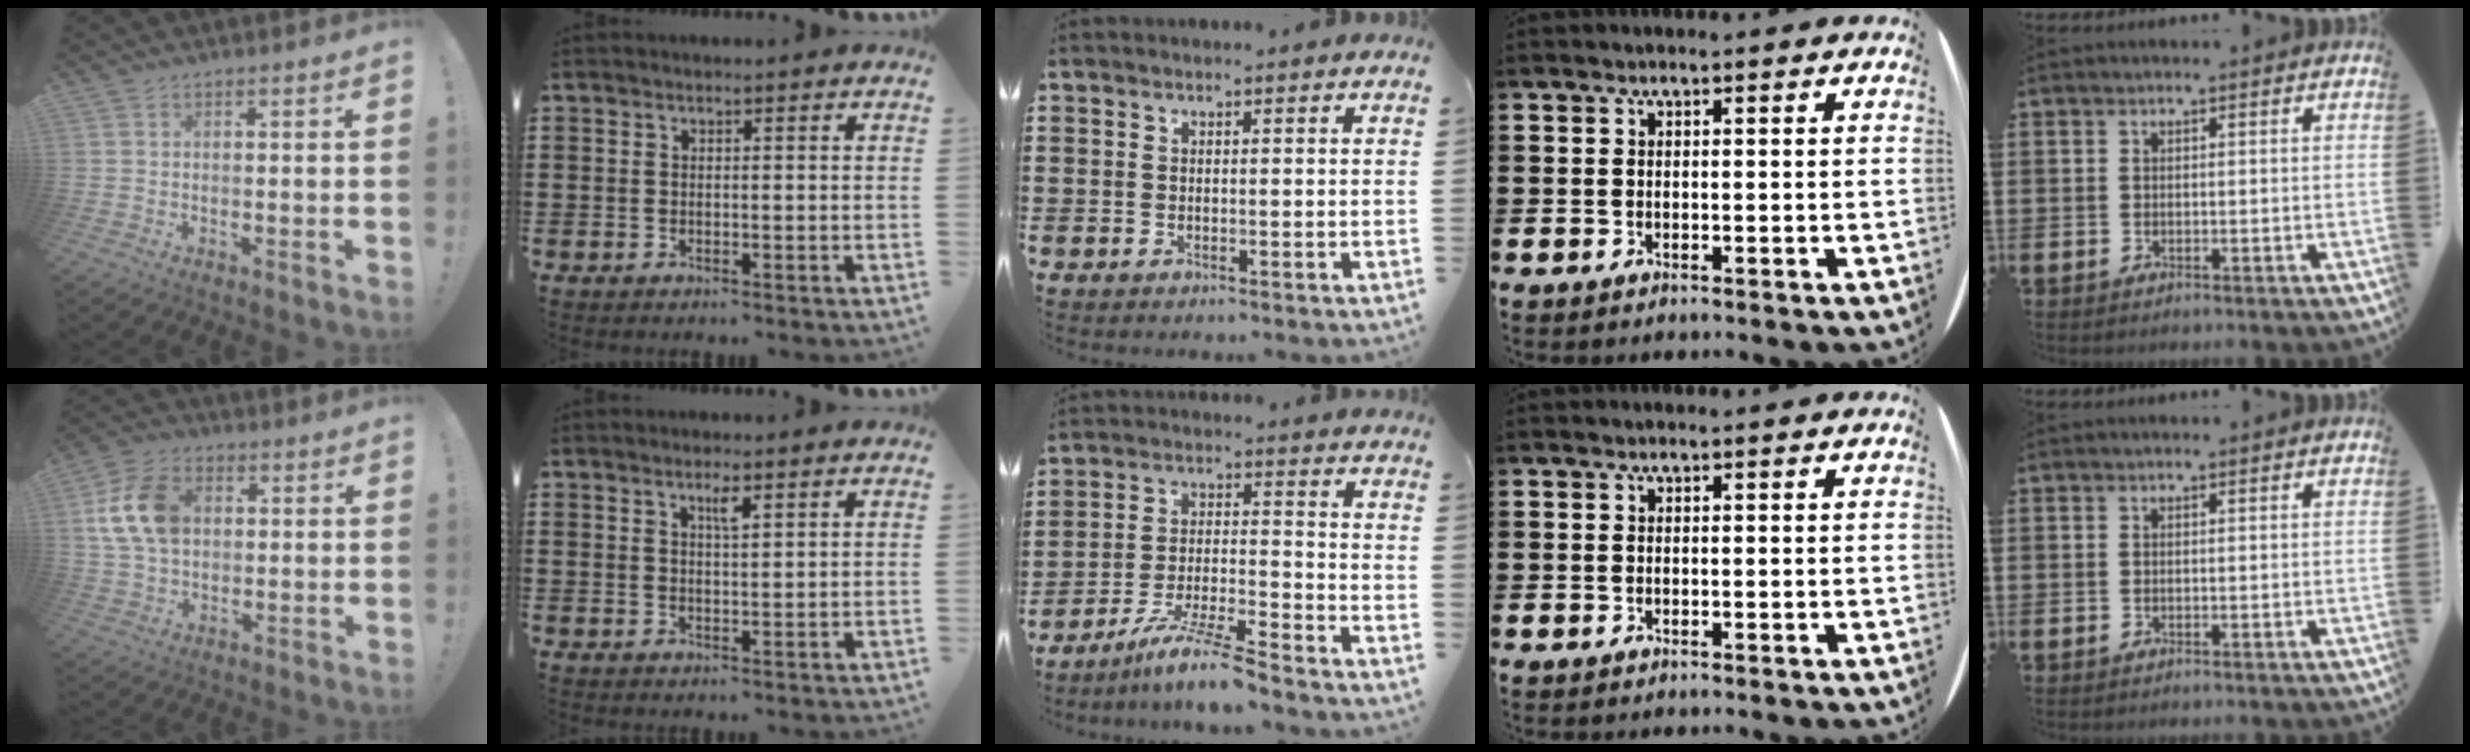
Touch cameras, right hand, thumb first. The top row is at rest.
{"thumb": {"total": 14.5, "force": [2.5, 10.3, 9.9], "torque": [-0.176, 0.006, 0.049]}, "index": {"total": 2.2, "force": [1.2, 0.4, 1.8], "torque": [-0.031, -0.001, 0.019]}, "middle": {"total": 8.0, "force": [-6.8, -0.2, 4.1], "torque": [-0.081, -0.010, -0.130]}}